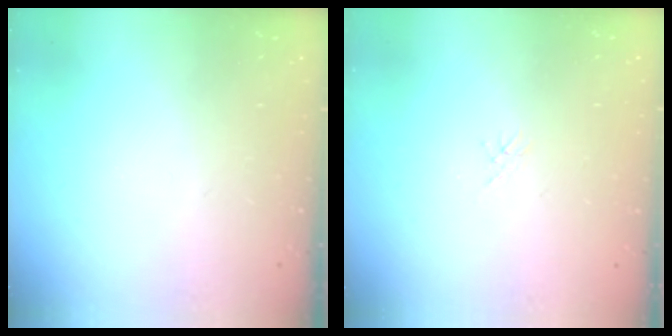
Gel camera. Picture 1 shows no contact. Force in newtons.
{"total": 0.0}